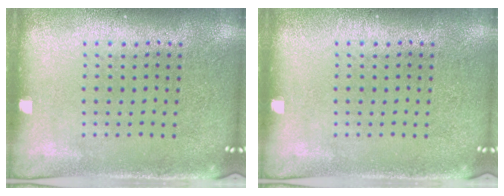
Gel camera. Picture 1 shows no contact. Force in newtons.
{"total": 0.0}